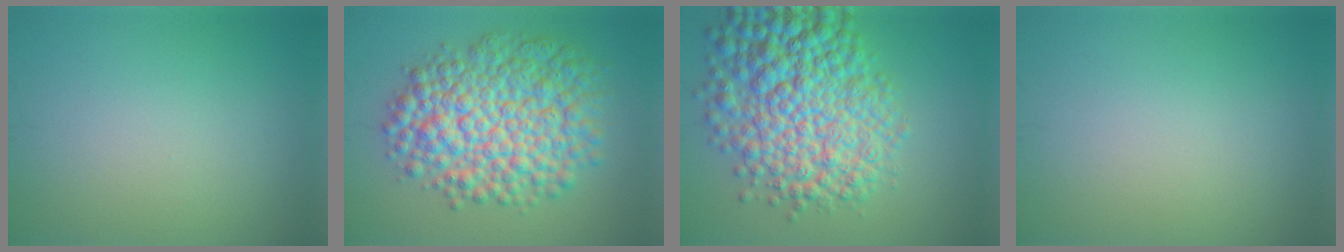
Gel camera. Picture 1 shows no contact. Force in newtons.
{"total": 10.0, "press": 10.0, "slide": 0.2}
{"total": 11.1, "press": 11.1, "slide": 0.2}
{"total": 0.0}